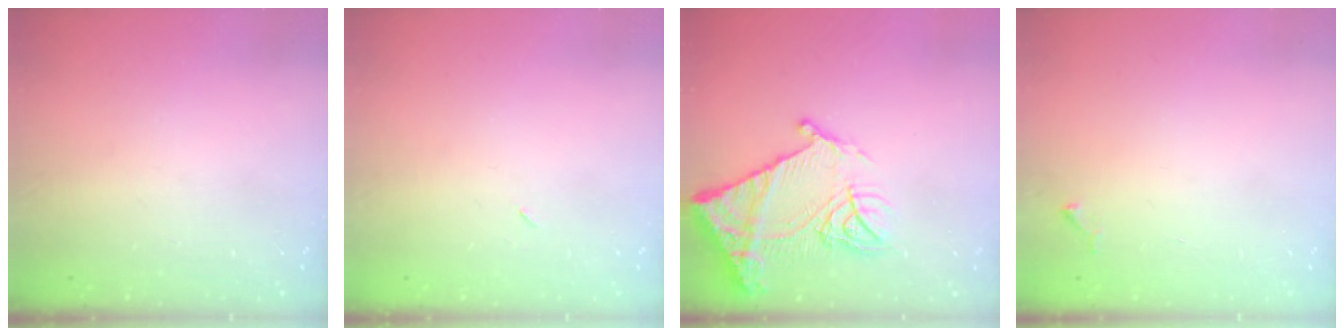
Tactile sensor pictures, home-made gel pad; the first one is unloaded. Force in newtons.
{"total": 2.2, "press": 1.8, "slide": 1.2}
{"total": 16.9, "press": 16.8, "slide": 1.5}
{"total": 4.2, "press": 4.1, "slide": 0.4}